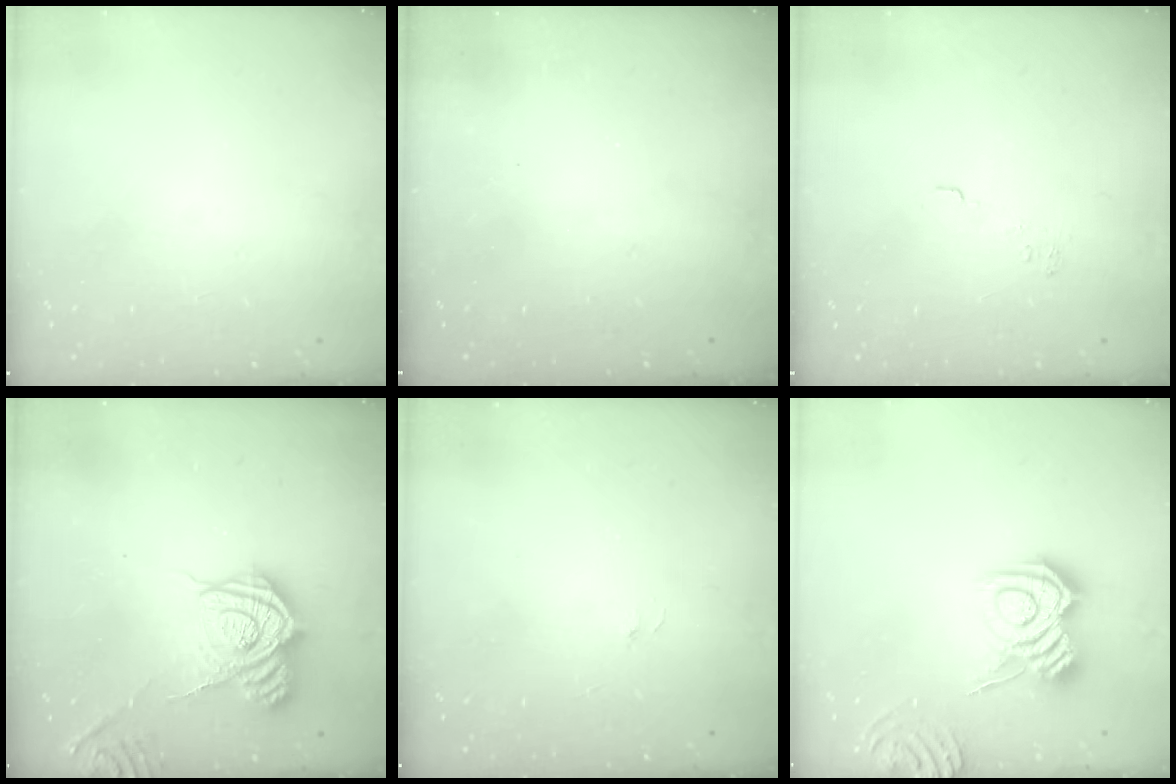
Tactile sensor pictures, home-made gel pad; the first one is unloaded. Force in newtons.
{"total": 1.8, "press": 1.7, "slide": 0.5}
{"total": 6.9, "press": 6.8, "slide": 1.2}
{"total": 15.4, "press": 15.4, "slide": 1.0}
{"total": 2.8, "press": 2.8, "slide": 0.3}
{"total": 9.6, "press": 9.6, "slide": 0.4}